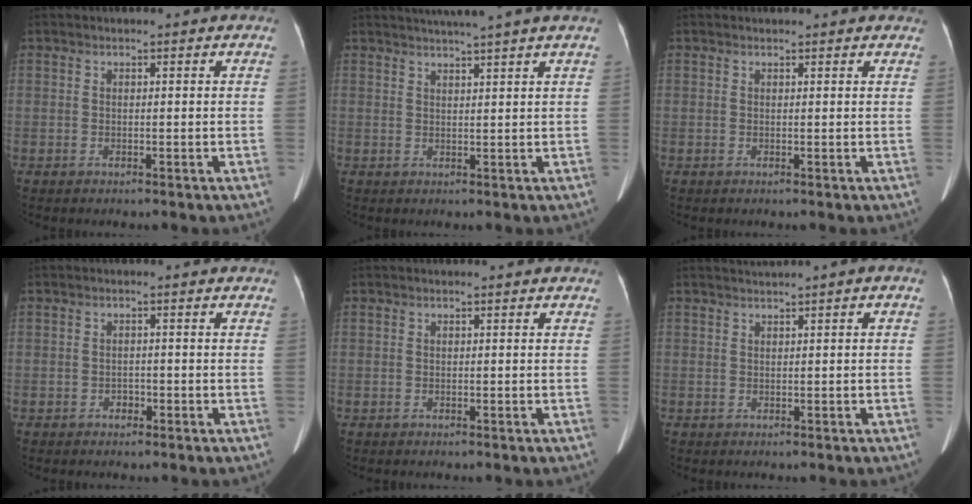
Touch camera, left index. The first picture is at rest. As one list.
[{"total": 5.5, "force": [4.8, -1.2, 2.3], "torque": [-0.030, 0.013, 0.065]}, {"total": 3.2, "force": [2.9, 1.1, 0.7], "torque": [-0.008, 0.019, 0.022]}, {"total": 1.1, "force": [-0.7, 0.8, 0.3], "torque": [-0.005, 0.003, -0.012]}, {"total": 0.0}, {"total": 0.7, "force": [0.4, 0.2, 0.6], "torque": [-0.013, 0.013, 0.010]}]